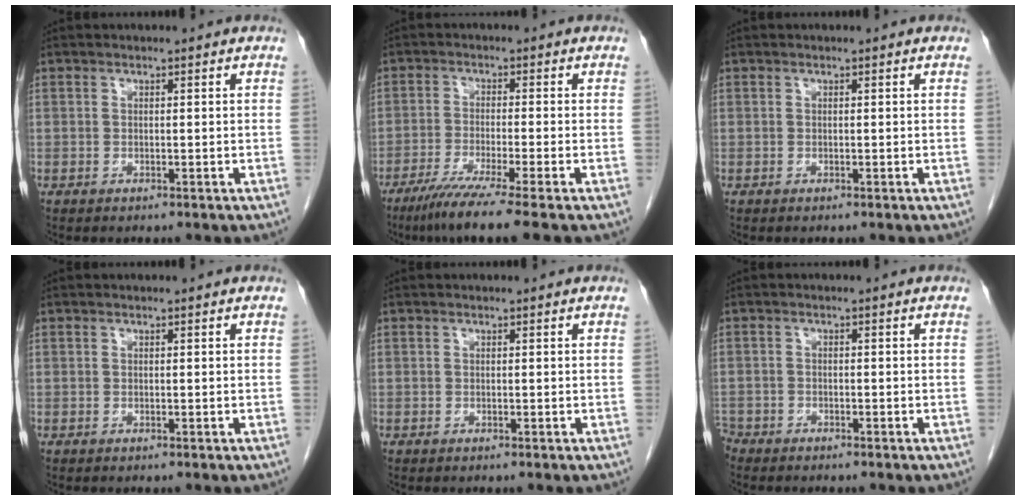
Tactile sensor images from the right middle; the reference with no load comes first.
{"total": 8.7, "force": [-6.4, -1.5, 5.7], "torque": [-0.092, -0.028, -0.105]}
{"total": 0.0}
{"total": 0.0}
{"total": 0.0}
{"total": 3.1, "force": [-2.8, 1.4, 0.3], "torque": [-0.009, 0.000, -0.052]}